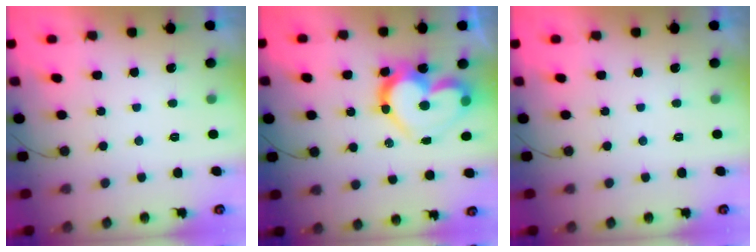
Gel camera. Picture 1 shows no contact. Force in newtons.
{"total": 18.0, "press": 17.9, "slide": 1.8}
{"total": 0.0}